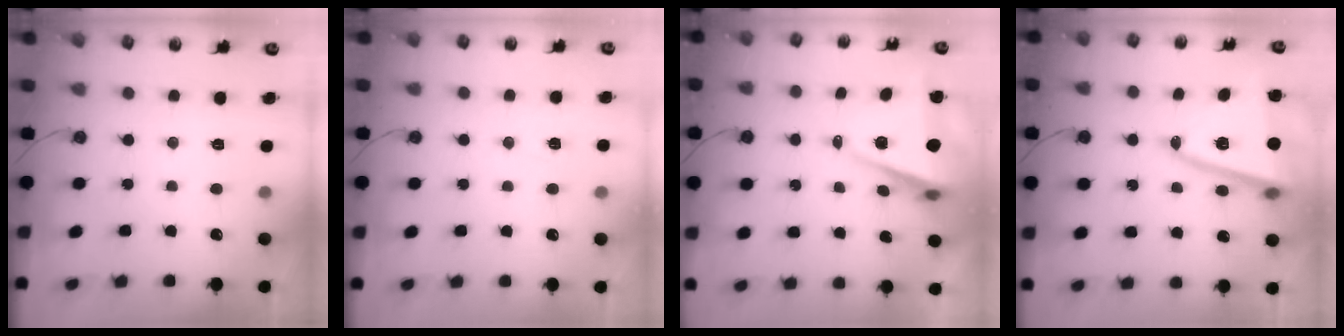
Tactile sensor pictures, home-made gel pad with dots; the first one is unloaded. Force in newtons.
{"total": 5.0, "press": 4.9, "slide": 0.9}
{"total": 6.8, "press": 5.4, "slide": 4.1}
{"total": 14.6, "press": 14.4, "slide": 2.3}